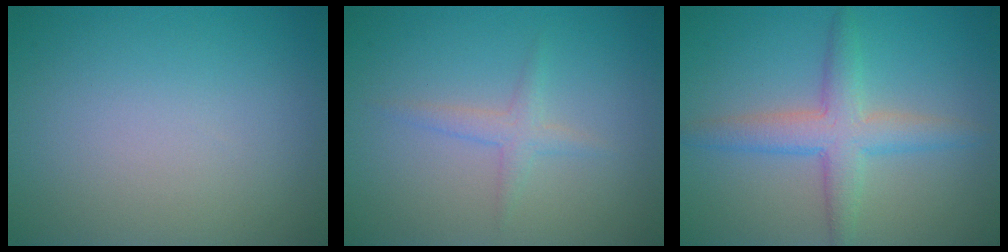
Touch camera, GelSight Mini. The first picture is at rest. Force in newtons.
{"total": 1.6, "press": 1.6, "slide": 0.0}
{"total": 4.1, "press": 4.1, "slide": 0.1}